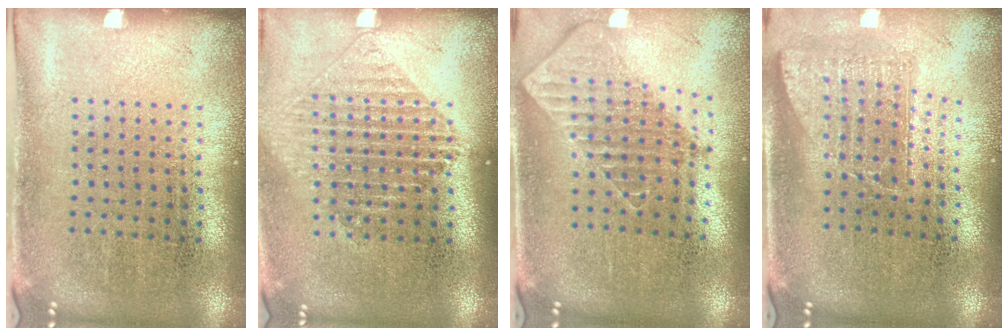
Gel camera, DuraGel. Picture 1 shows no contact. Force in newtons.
{"total": 1.2, "press": 1.1, "slide": 0.5}
{"total": 1.9, "press": 1.5, "slide": 1.3}
{"total": 1.5, "press": 1.2, "slide": 0.9}